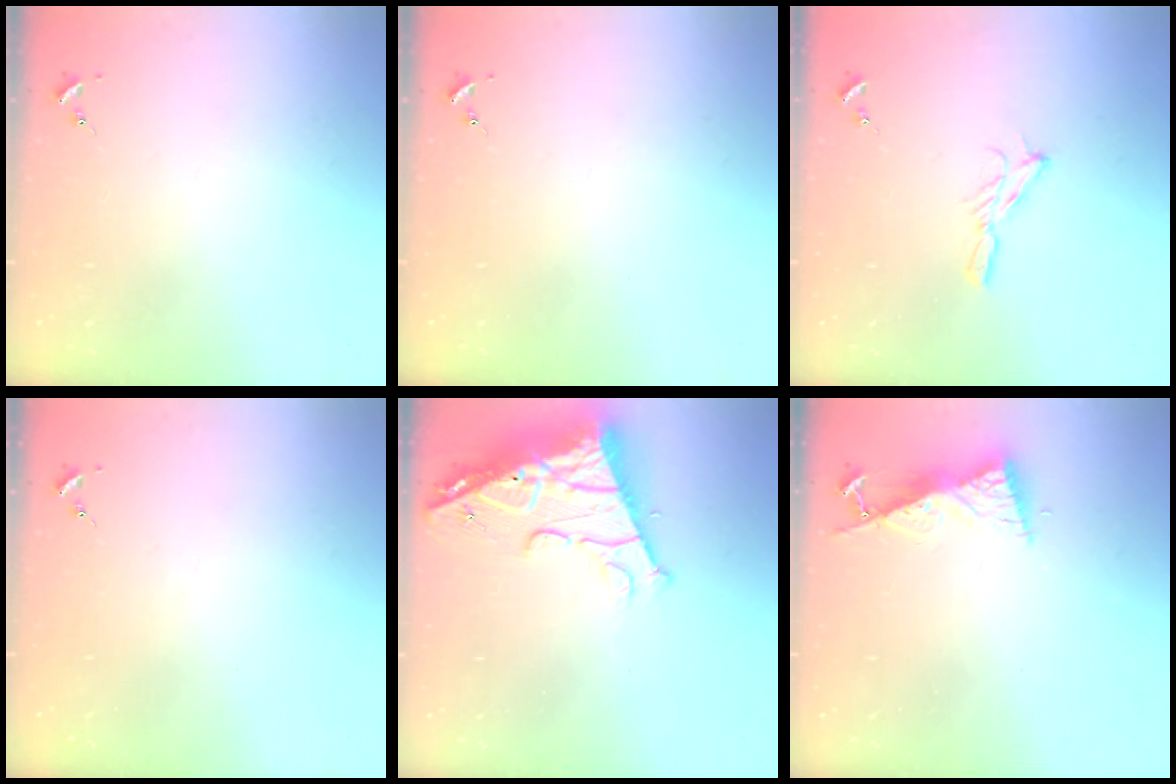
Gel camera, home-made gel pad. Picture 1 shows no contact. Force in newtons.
{"total": 0.0}
{"total": 6.2, "press": 6.2, "slide": 0.2}
{"total": 0.0}
{"total": 18.3, "press": 18.2, "slide": 1.5}
{"total": 8.6, "press": 8.6, "slide": 0.6}